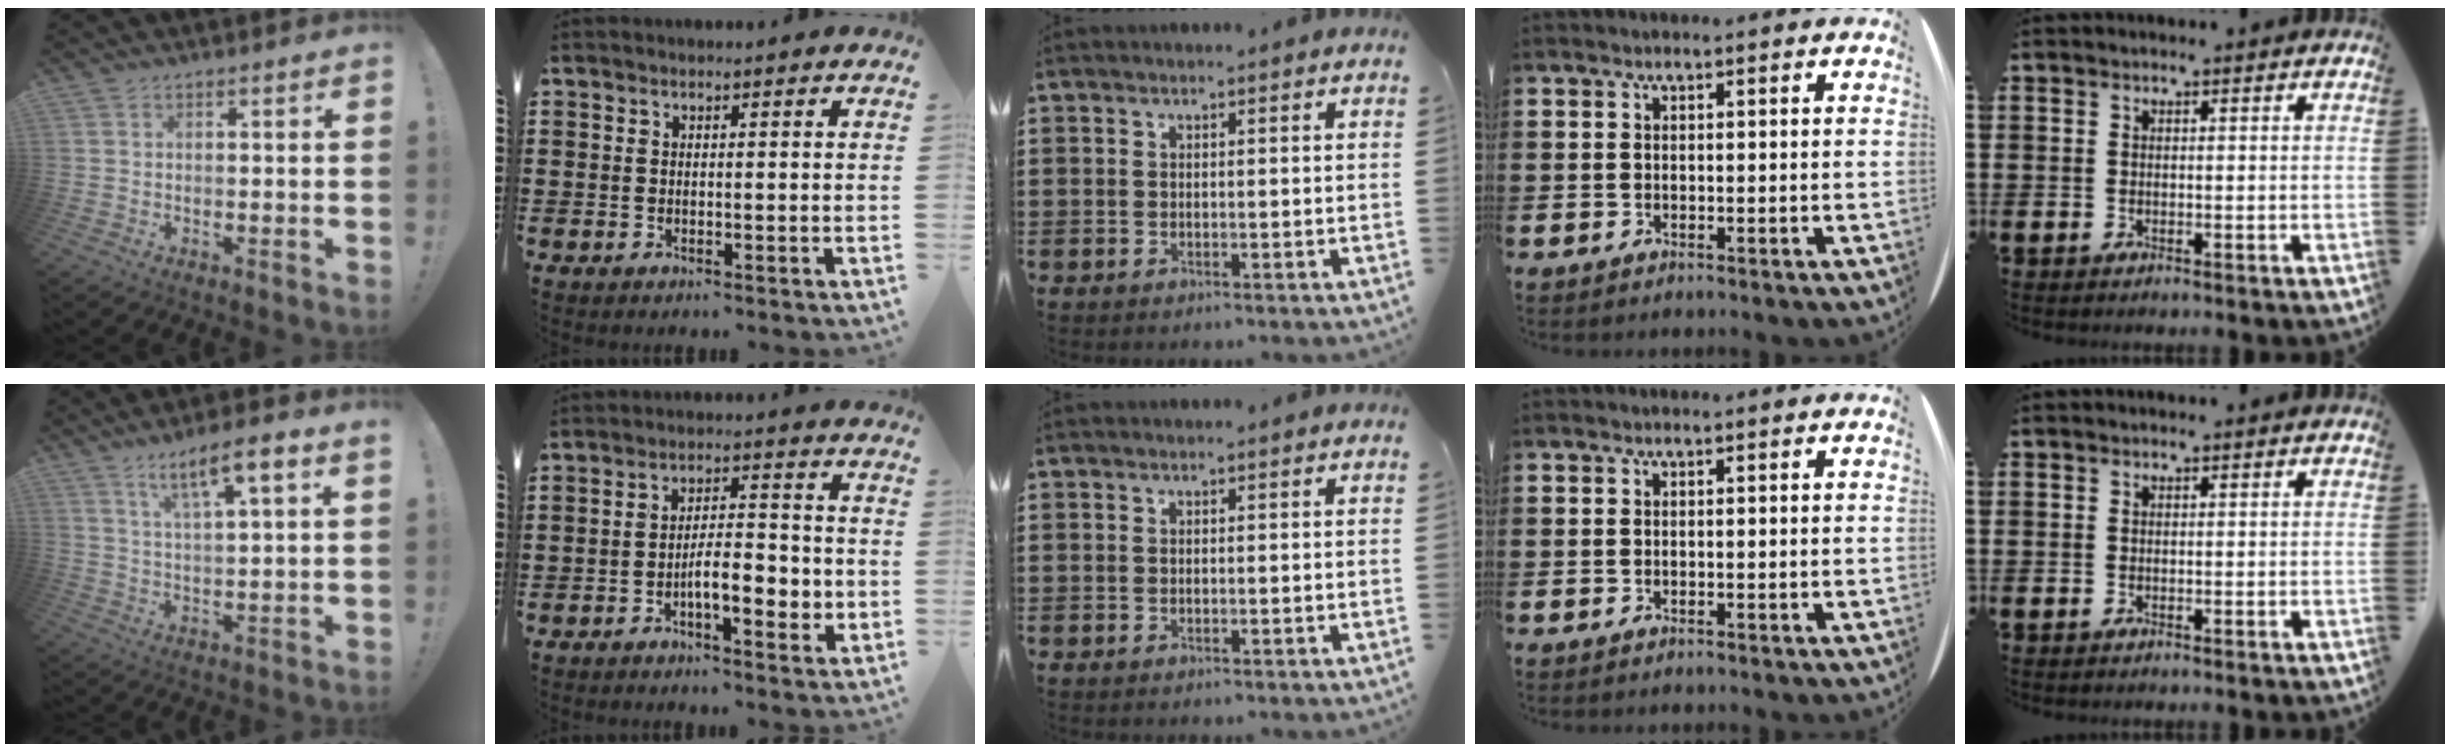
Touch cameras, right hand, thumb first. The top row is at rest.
{"thumb": {"total": 9.1, "force": [5.6, 1.3, 7.1], "torque": [-0.114, -0.023, 0.092]}, "index": {"total": 6.3, "force": [-2.3, 2.3, 5.4], "torque": [-0.076, 0.001, -0.046]}}